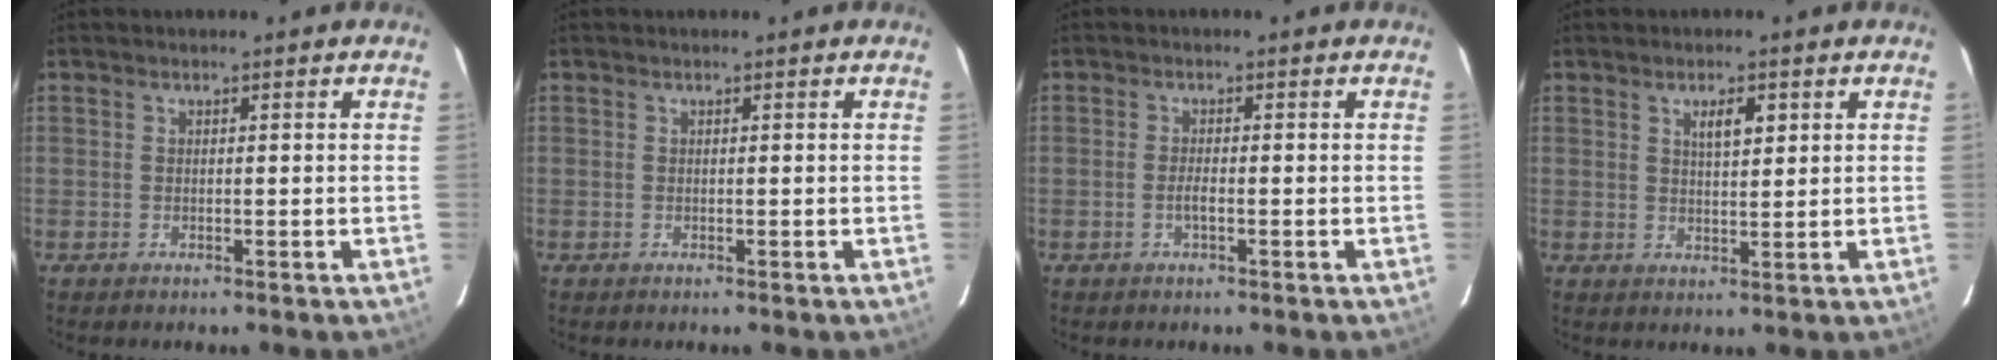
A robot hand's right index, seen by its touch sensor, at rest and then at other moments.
{"total": 0.0}
{"total": 1.5, "force": [-0.6, 0.3, 1.3], "torque": [-0.027, -0.001, -0.012]}
{"total": 3.7, "force": [1.7, 1.3, 3.0], "torque": [-0.048, 0.004, 0.029]}